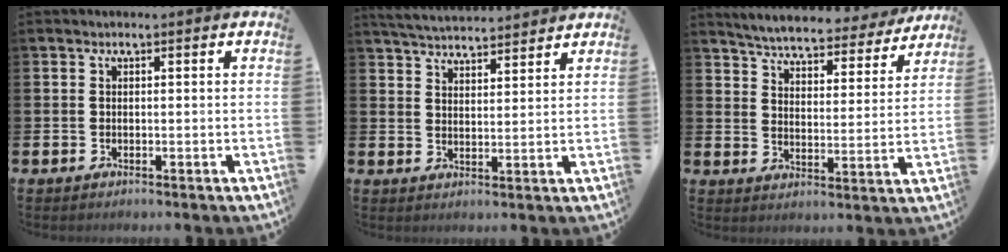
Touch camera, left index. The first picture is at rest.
{"total": 4.6, "force": [4.6, 0.3, 0.3], "torque": [-0.018, -0.032, 0.083]}
{"total": 5.5, "force": [5.3, 0.7, 1.3], "torque": [-0.047, -0.040, 0.088]}